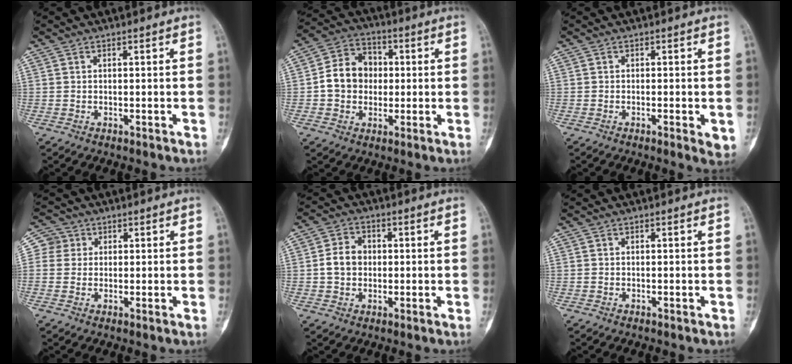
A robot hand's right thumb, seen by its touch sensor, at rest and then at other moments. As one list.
[{"total": 10.0, "force": [-0.1, 8.5, 5.3], "torque": [-0.064, 0.024, -0.011]}, {"total": 2.9, "force": [-0.8, 0.7, 2.7], "torque": [-0.042, -0.007, -0.013]}, {"total": 3.5, "force": [0.8, 3.4, 0.2], "torque": [0.020, 0.004, 0.006]}, {"total": 5.5, "force": [0.0, 4.5, 3.2], "torque": [-0.047, 0.012, -0.004]}, {"total": 0.0}]